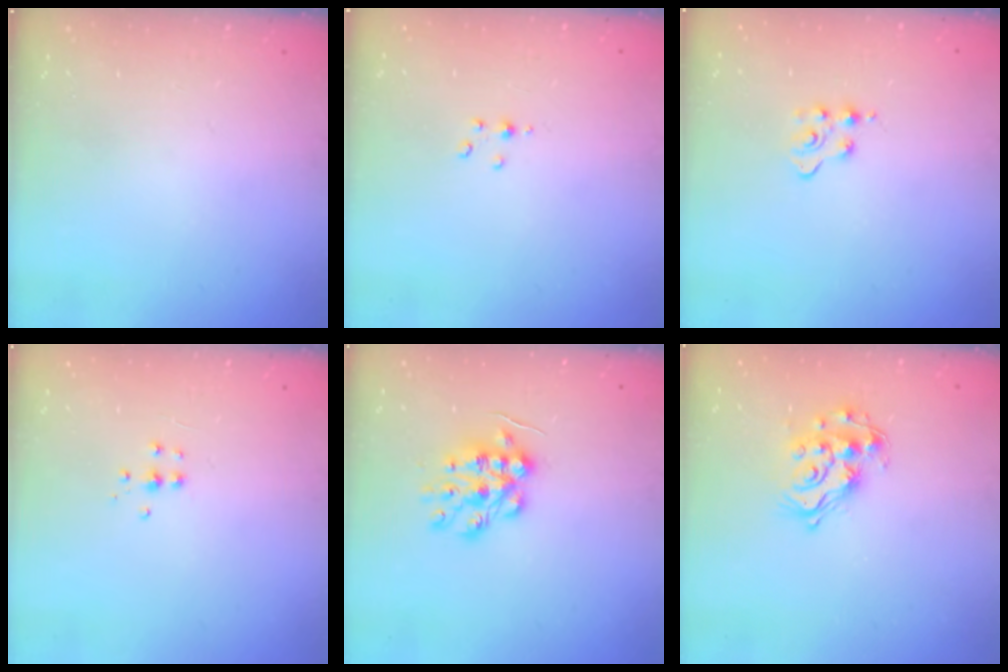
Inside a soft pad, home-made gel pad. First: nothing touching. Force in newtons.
{"total": 2.8, "press": 2.8, "slide": 0.3}
{"total": 3.0, "press": 3.0, "slide": 0.3}
{"total": 4.0, "press": 4.0, "slide": 0.4}
{"total": 12.1, "press": 12.1, "slide": 0.3}
{"total": 14.6, "press": 14.6, "slide": 1.0}